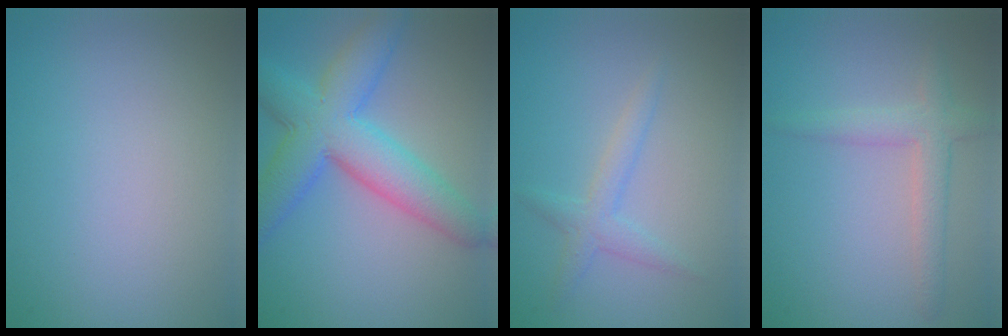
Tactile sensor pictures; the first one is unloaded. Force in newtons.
{"total": 7.9, "press": 7.9, "slide": 0.1}
{"total": 1.9, "press": 1.9, "slide": 0.1}
{"total": 2.9, "press": 2.8, "slide": 0.1}